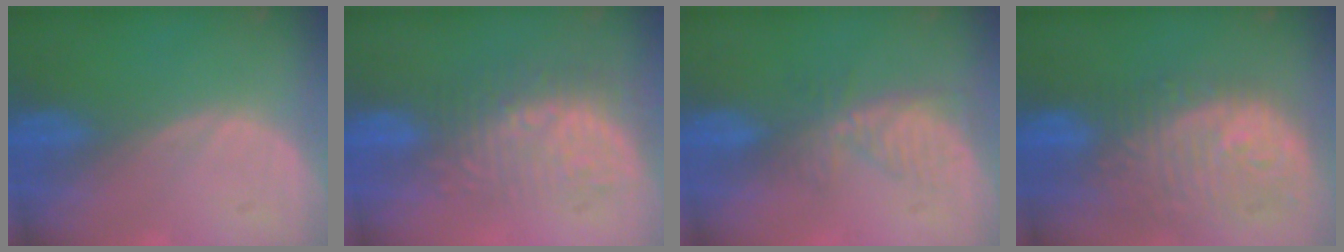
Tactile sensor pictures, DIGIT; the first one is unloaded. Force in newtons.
{"total": 9.9, "press": 8.7, "slide": 4.8}
{"total": 5.3, "press": 5.0, "slide": 1.8}
{"total": 12.2, "press": 10.9, "slide": 5.5}